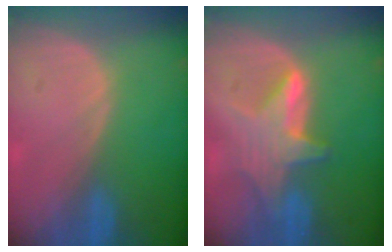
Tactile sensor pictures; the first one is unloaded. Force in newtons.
{"total": 6.5, "press": 6.4, "slide": 1.4}